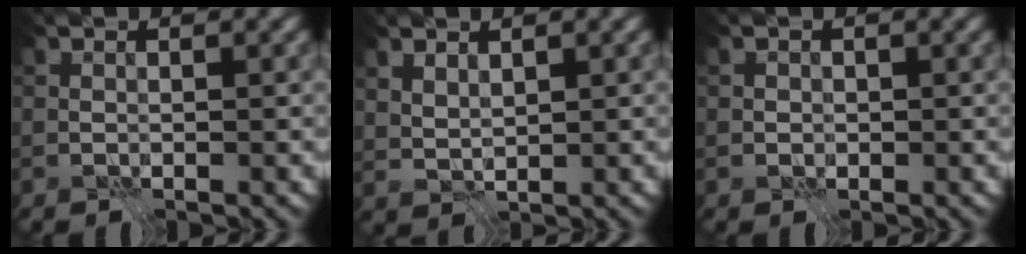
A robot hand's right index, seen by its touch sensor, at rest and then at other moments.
{"total": 1.6, "force": [1.1, 0.7, 0.9], "torque": [-0.021, -0.004, 0.024]}
{"total": 0.7, "force": [-0.2, 0.6, 0.1], "torque": [0.000, -0.003, -0.004]}